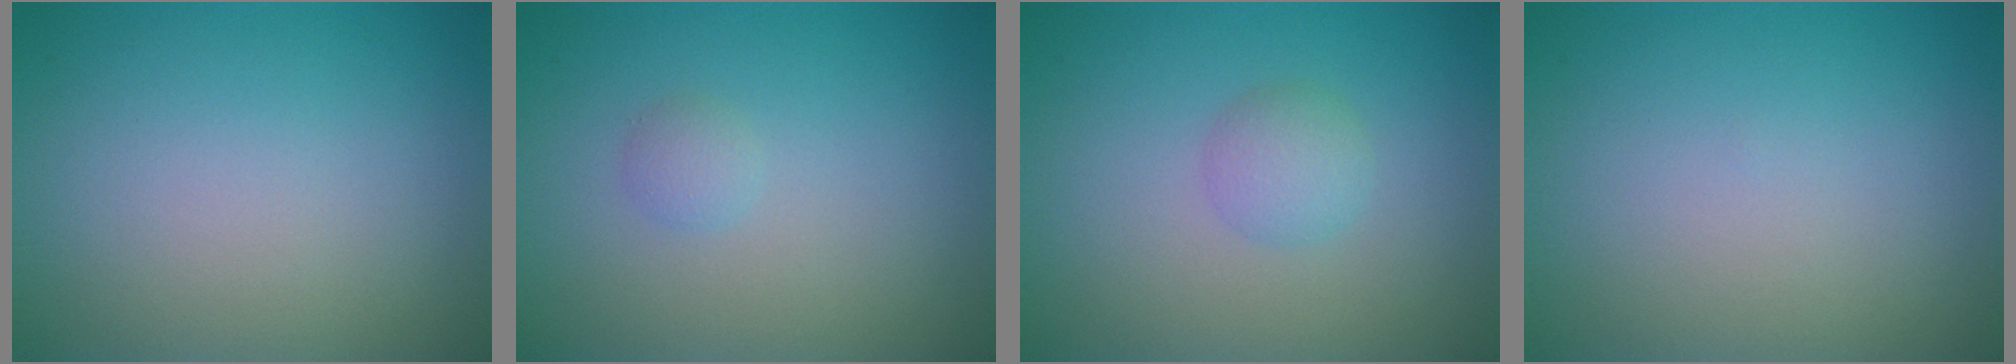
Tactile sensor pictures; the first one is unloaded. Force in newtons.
{"total": 0.9, "press": 0.9, "slide": 0.0}
{"total": 1.8, "press": 1.8, "slide": 0.1}
{"total": 0.0}